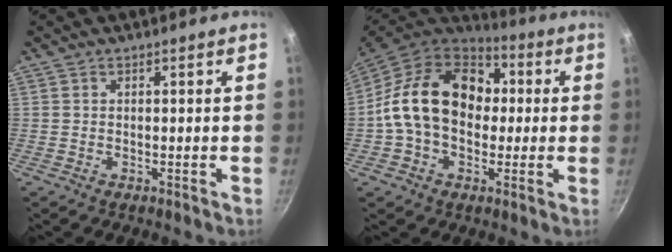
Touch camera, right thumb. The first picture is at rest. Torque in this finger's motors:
{"motor_torque": [2.27, 2.30, 1.46, -0.76, 0.53]}